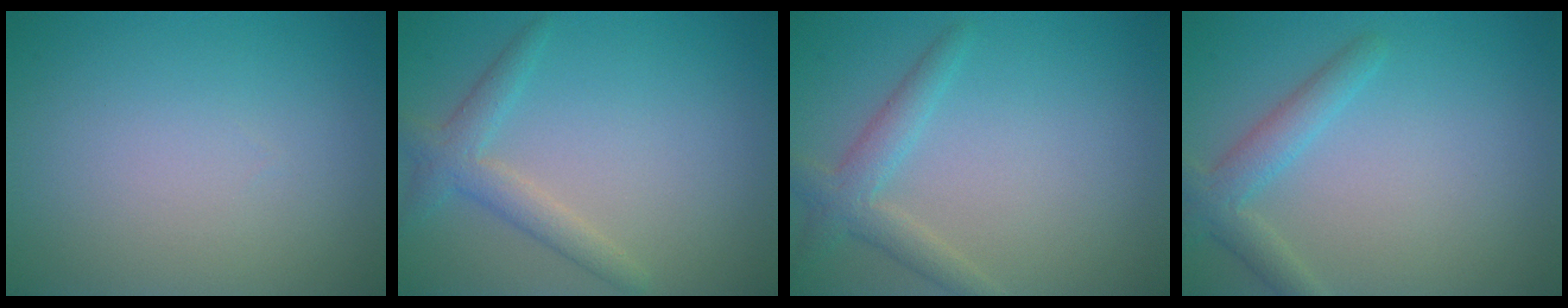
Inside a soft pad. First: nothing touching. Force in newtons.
{"total": 2.6, "press": 2.6, "slide": 0.1}
{"total": 2.7, "press": 2.7, "slide": 0.3}
{"total": 2.8, "press": 2.8, "slide": 0.0}